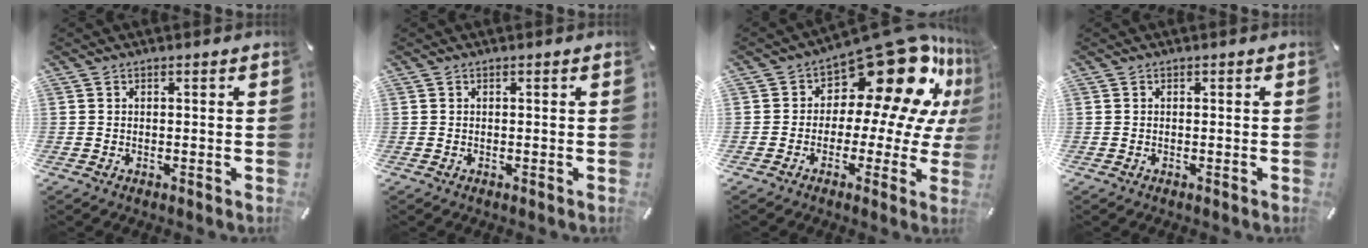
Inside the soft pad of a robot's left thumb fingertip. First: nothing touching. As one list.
[{"total": 0.0}, {"total": 19.9, "force": [11.0, 9.8, 13.3], "torque": [-0.183, -0.090, 0.186]}, {"total": 0.0}]